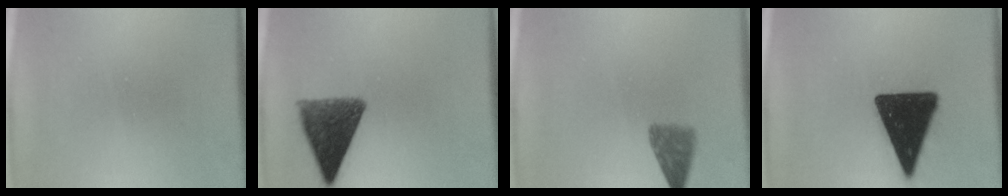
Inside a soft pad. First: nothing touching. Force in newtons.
{"total": 10.4}
{"total": 3.6}
{"total": 17.1}